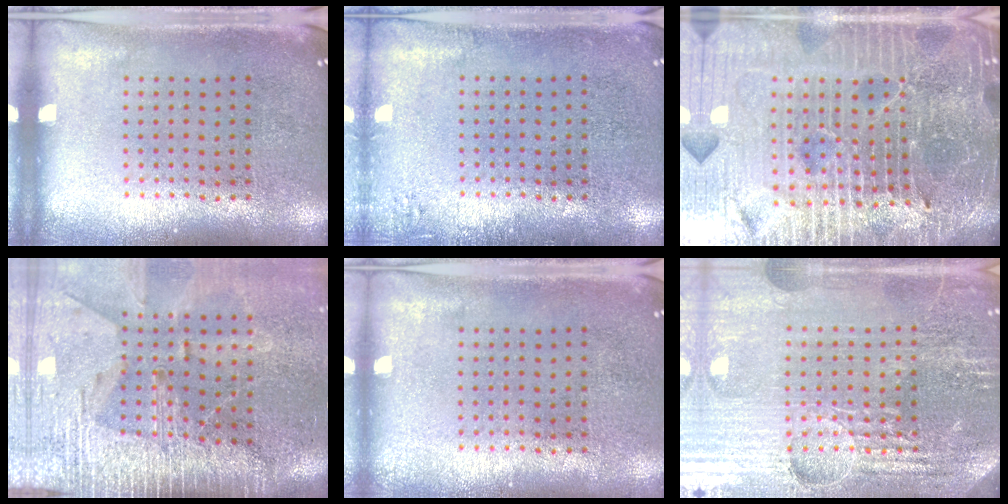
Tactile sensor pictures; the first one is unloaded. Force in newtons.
{"total": 1.0, "press": 1.0, "slide": 0.3}
{"total": 7.0, "press": 6.2, "slide": 3.4}
{"total": 4.0, "press": 3.5, "slide": 2.0}
{"total": 0.0}
{"total": 5.3, "press": 4.9, "slide": 2.1}